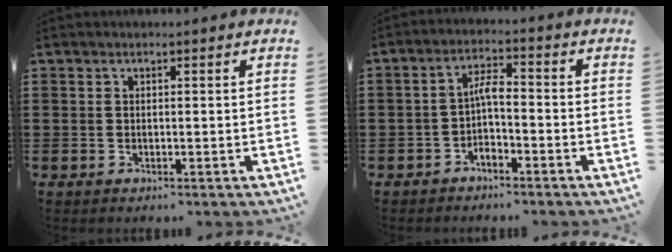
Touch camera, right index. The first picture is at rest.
{"total": 3.0, "force": [-1.4, 0.8, 2.5], "torque": [-0.051, 0.009, -0.029]}